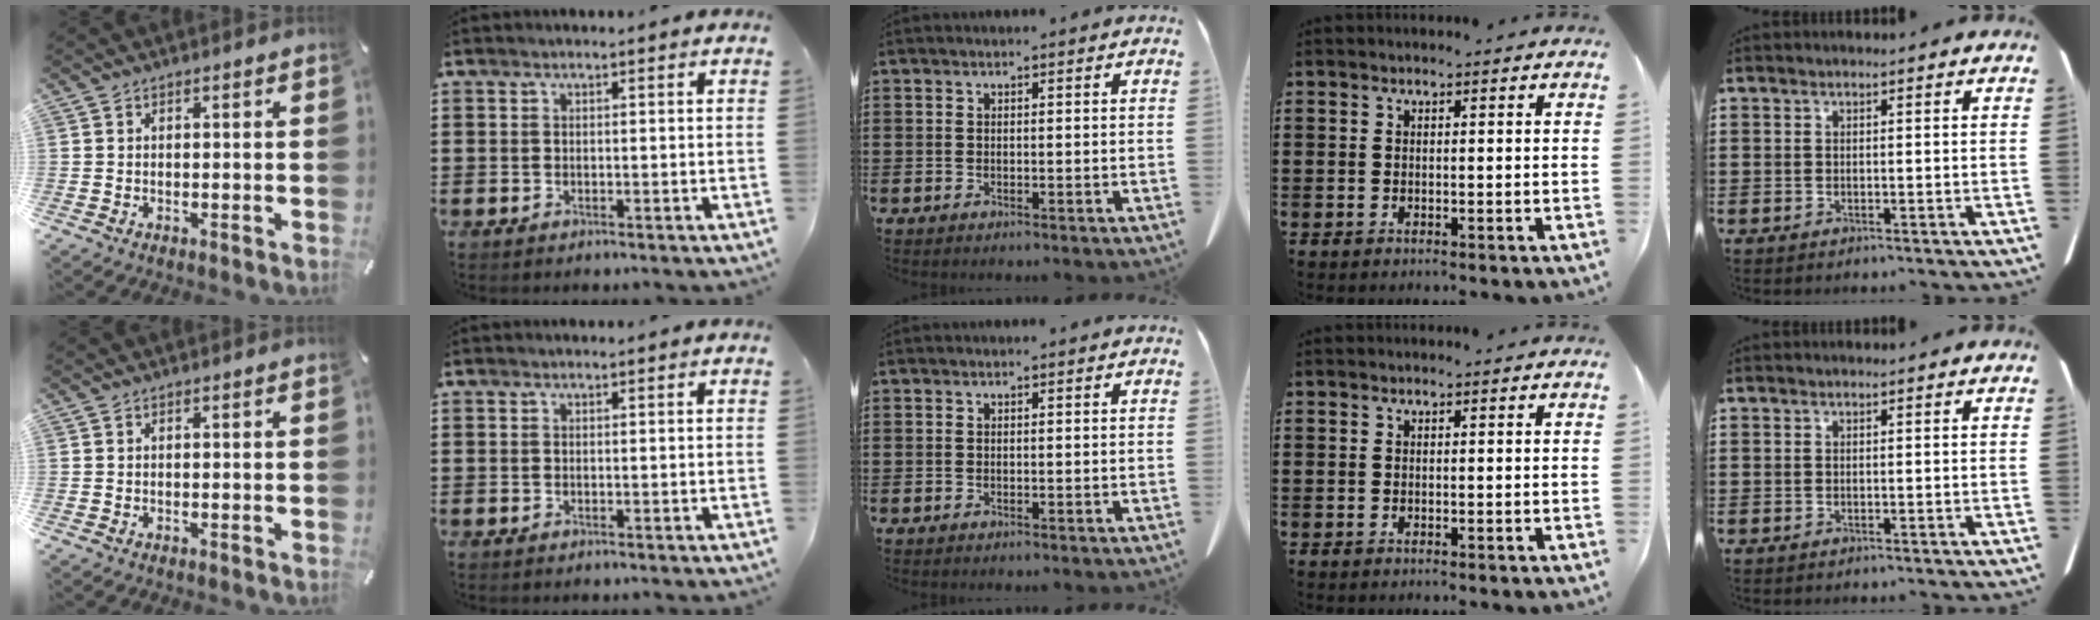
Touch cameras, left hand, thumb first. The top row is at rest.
{}